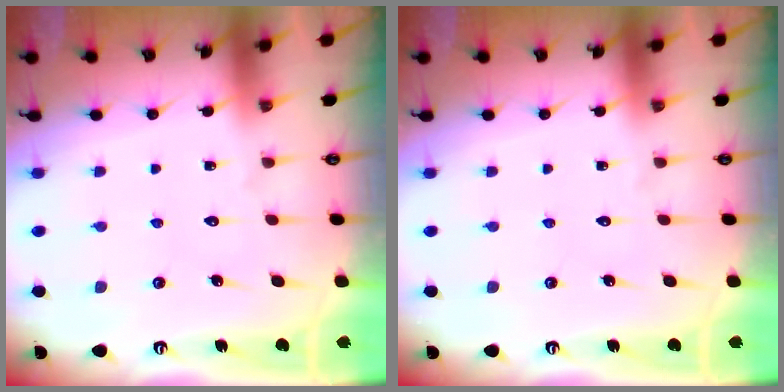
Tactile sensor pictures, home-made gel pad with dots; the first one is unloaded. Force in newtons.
{"total": 0.0}